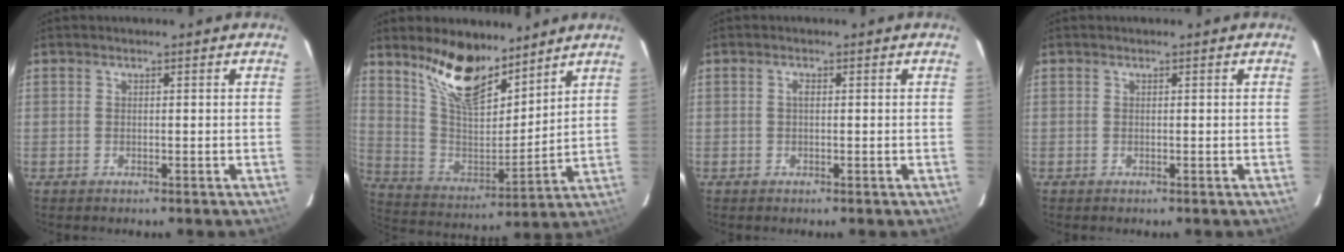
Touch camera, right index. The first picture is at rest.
{"total": 15.5, "force": [11.4, 6.0, 8.6], "torque": [-0.165, -0.007, 0.220]}
{"total": 0.8, "force": [0.1, 0.3, 0.7], "torque": [-0.014, 0.004, -0.001]}
{"total": 0.0}